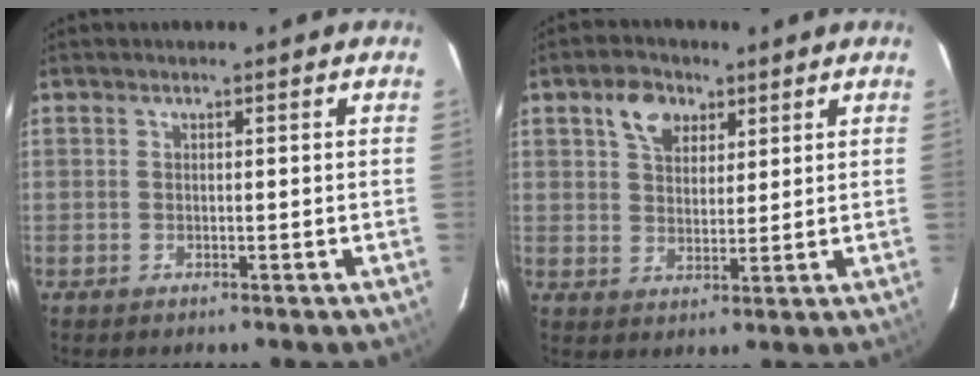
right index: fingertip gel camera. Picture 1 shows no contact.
{"total": 6.4, "force": [3.4, 4.3, 3.4], "torque": [-0.053, 0.019, 0.060]}